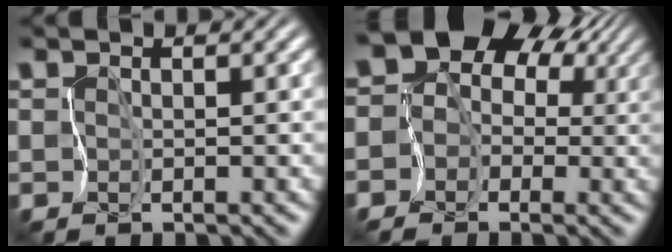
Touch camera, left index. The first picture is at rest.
{"total": 10.0, "force": [1.7, 8.9, 4.3], "torque": [-0.077, 0.040, -0.005]}